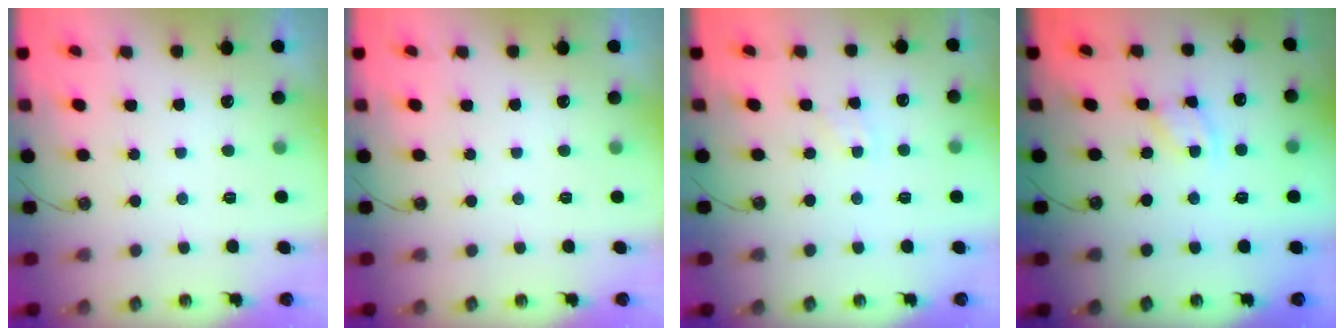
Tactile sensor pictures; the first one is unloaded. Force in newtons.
{"total": 0.0}
{"total": 3.0, "press": 2.9, "slide": 0.4}
{"total": 2.7, "press": 2.7, "slide": 0.1}